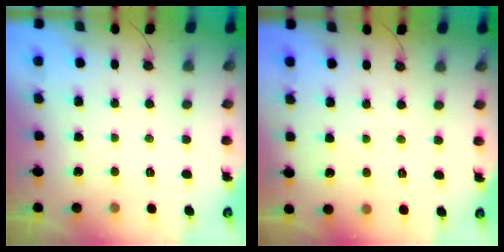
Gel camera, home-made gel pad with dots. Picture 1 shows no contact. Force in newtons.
{"total": 2.8, "press": 2.8, "slide": 0.3}